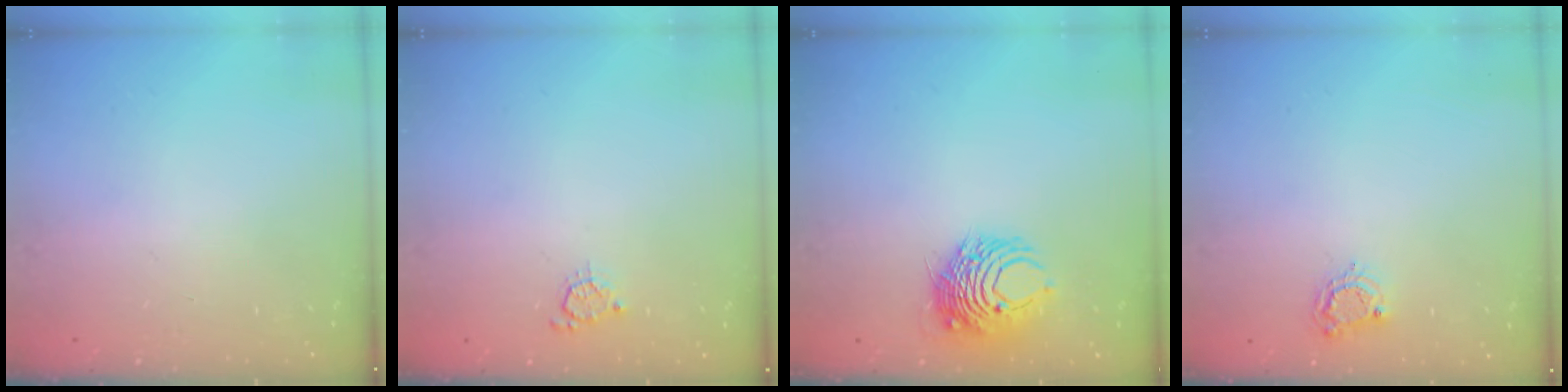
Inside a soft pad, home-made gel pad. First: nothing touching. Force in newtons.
{"total": 4.3, "press": 4.2, "slide": 0.5}
{"total": 8.1, "press": 8.1, "slide": 0.6}
{"total": 4.8, "press": 4.8, "slide": 0.2}